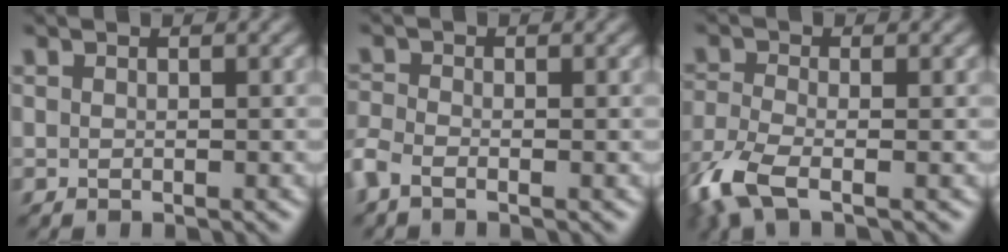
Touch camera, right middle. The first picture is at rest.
{"total": 2.3, "force": [-1.5, 1.0, 1.4], "torque": [-0.036, -0.006, -0.045]}
{"total": 5.8, "force": [-3.3, 2.2, 4.2], "torque": [-0.110, -0.020, -0.080]}